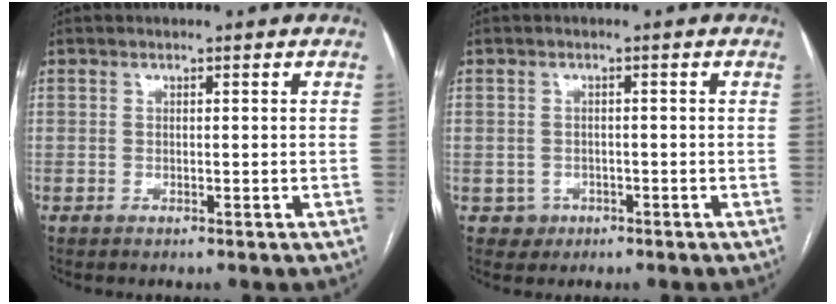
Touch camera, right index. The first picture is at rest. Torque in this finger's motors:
{"motor_torque": [-0.31, 0.02, -0.90, -0.21]}